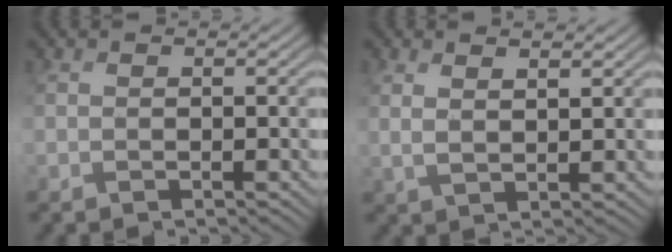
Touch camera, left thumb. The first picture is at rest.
{"total": 2.7, "force": [1.9, 0.7, 1.8], "torque": [-0.034, -0.001, 0.041]}